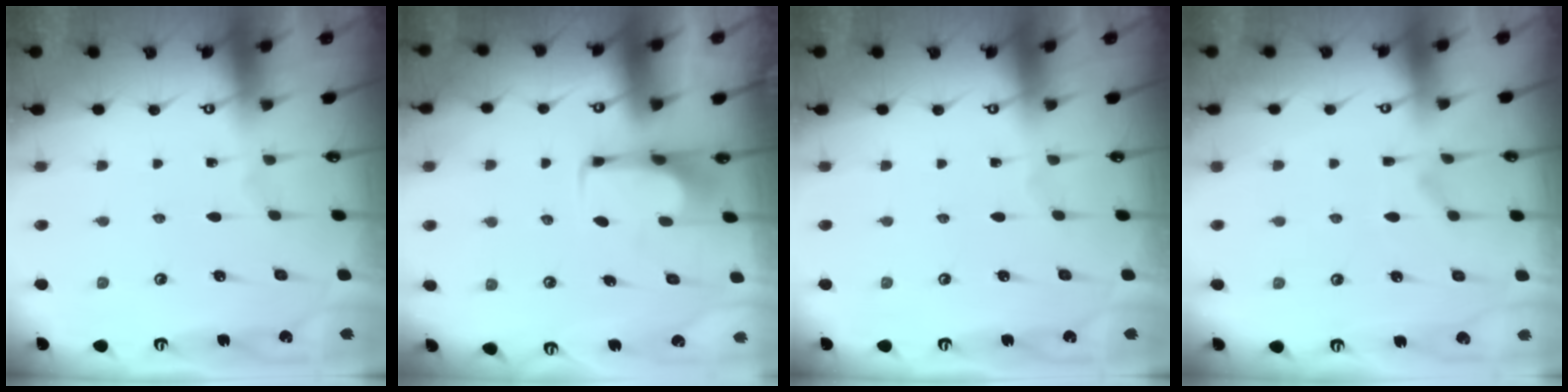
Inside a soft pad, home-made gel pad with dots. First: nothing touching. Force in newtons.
{"total": 2.0, "press": 2.0, "slide": 0.2}
{"total": 0.0}
{"total": 4.0, "press": 3.8, "slide": 1.2}